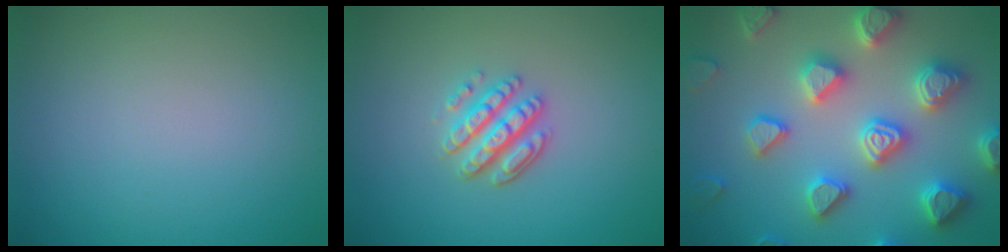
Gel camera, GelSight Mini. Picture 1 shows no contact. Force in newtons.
{"total": 3.6, "press": 3.1, "slide": 1.8}
{"total": 7.3, "press": 7.1, "slide": 1.6}